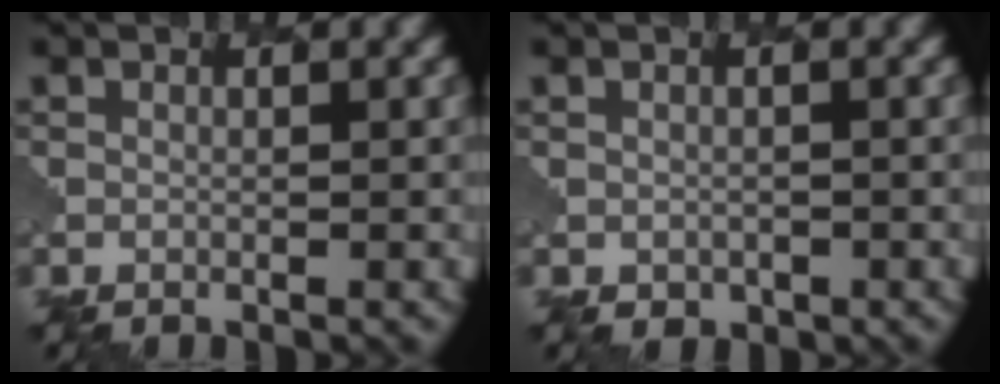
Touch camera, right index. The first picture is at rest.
{"total": 0.9, "force": [0.2, 0.8, 0.2], "torque": [-0.008, -0.008, 0.002]}